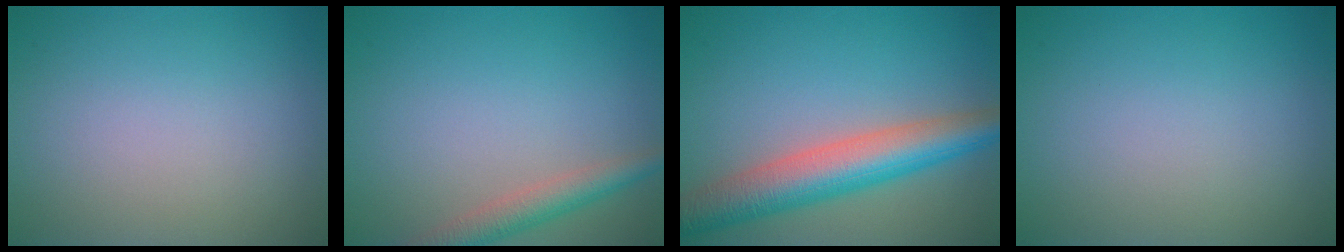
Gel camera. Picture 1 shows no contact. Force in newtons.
{"total": 3.0, "press": 2.9, "slide": 0.1}
{"total": 7.2, "press": 7.2, "slide": 0.3}
{"total": 0.0}